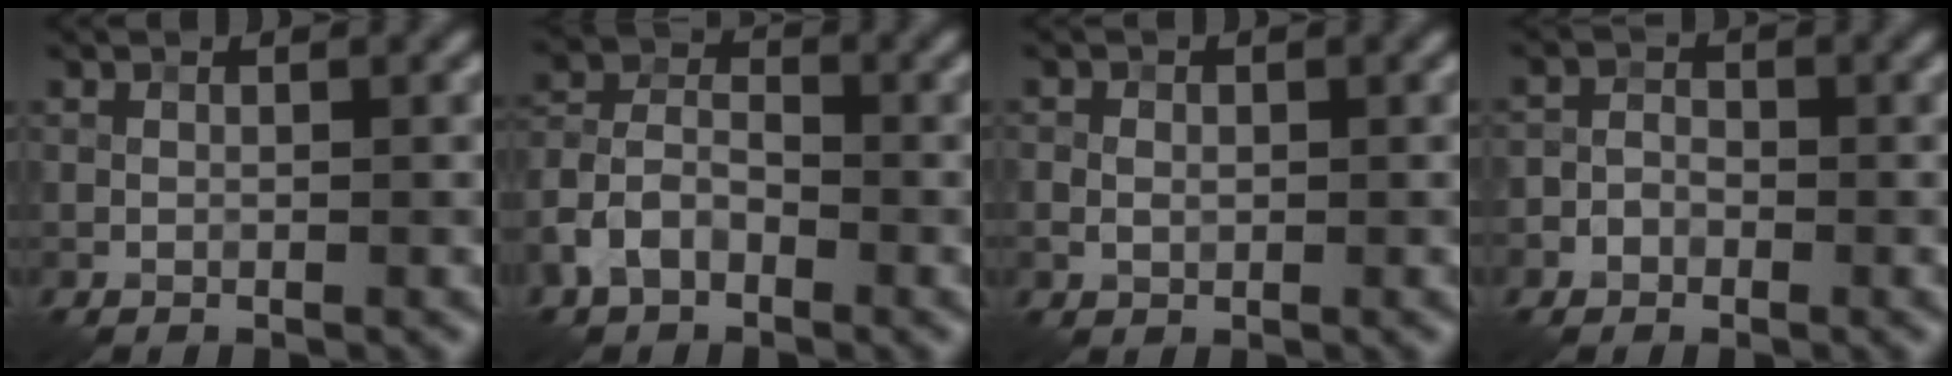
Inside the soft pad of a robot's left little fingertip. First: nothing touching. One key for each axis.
{"total": 4.4, "fx": -2.5, "fy": 2.8, "fz": 2.5, "tx": -0.053, "ty": 0.007, "tz": -0.058}
{"total": 1.4, "fx": 0.0, "fy": 1.2, "fz": 0.8, "tx": -0.012, "ty": -0.001, "tz": 0.002}
{"total": 1.6, "fx": -0.8, "fy": 1.3, "fz": 0.4, "tx": 0.008, "ty": 0.006, "tz": -0.023}